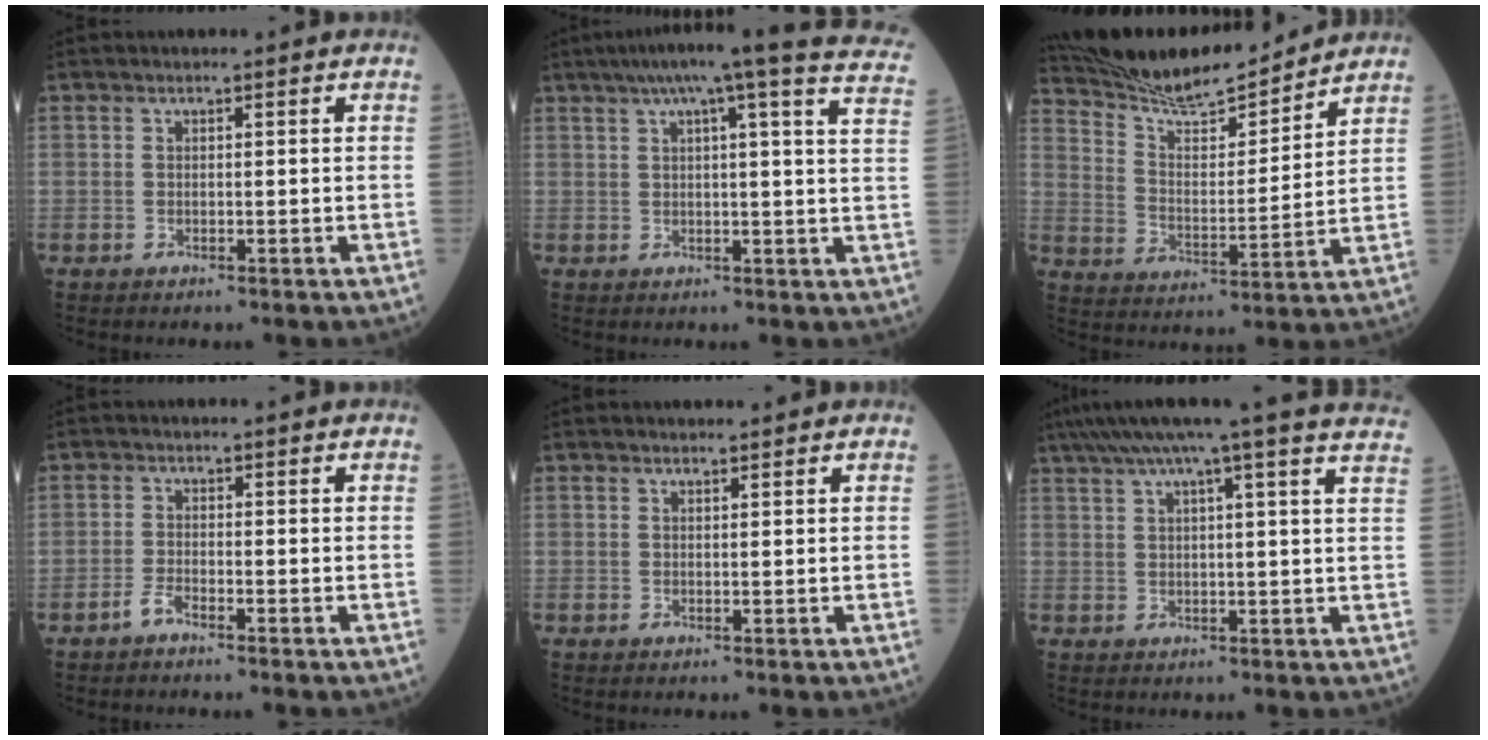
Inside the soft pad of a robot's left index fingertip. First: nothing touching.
{"total": 22.0, "force": [18.1, 0.0, 12.5], "torque": [-0.188, -0.009, 0.209]}
{"total": 14.9, "force": [14.2, 1.1, 4.5], "torque": [-0.090, 0.003, 0.244]}
{"total": 1.4, "force": [-1.3, 0.1, 0.7], "torque": [-0.022, -0.001, -0.028]}
{"total": 1.7, "force": [1.6, 0.2, 0.4], "torque": [-0.009, 0.012, 0.027]}
{"total": 20.9, "force": [17.7, -1.5, 11.0], "torque": [-0.184, -0.004, 0.220]}